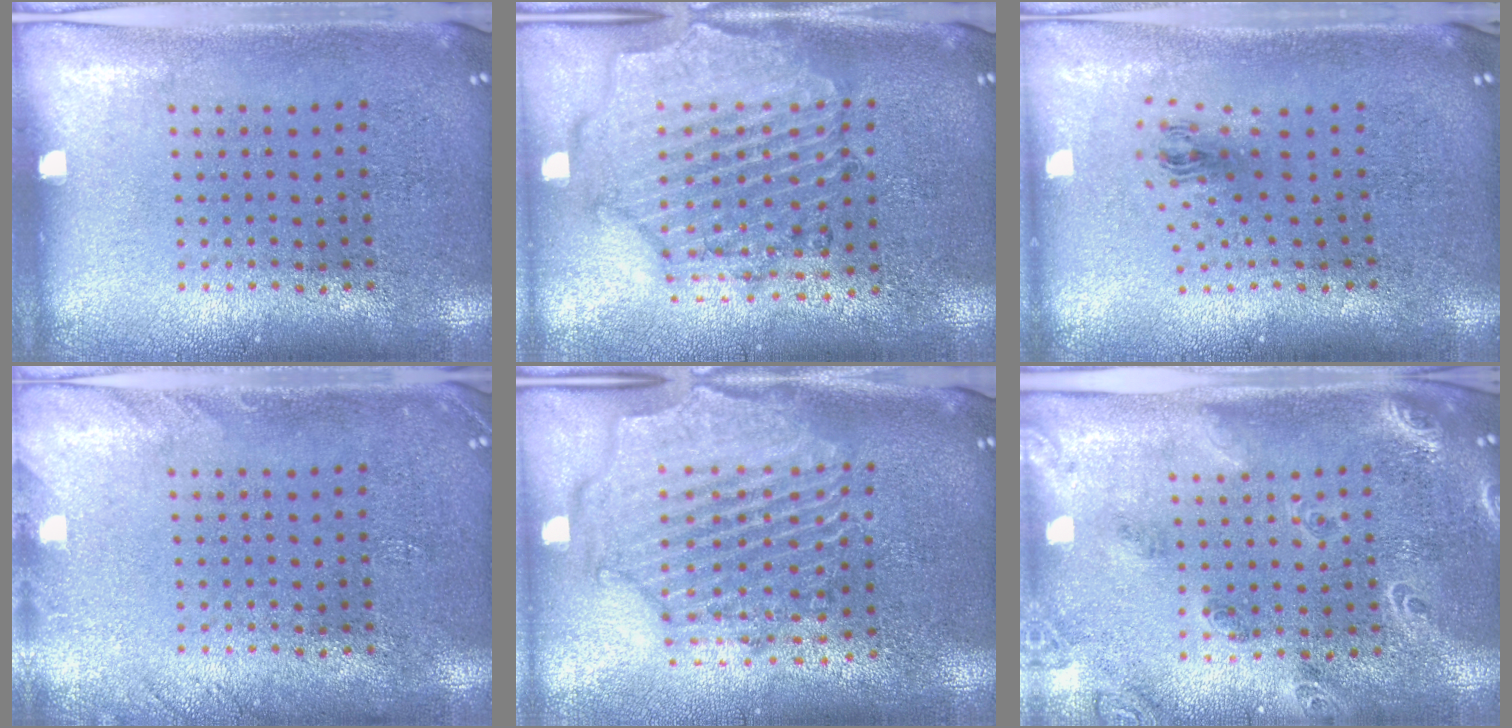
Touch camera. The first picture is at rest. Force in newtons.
{"total": 1.6, "press": 1.6, "slide": 0.3}
{"total": 1.0, "press": 0.4, "slide": 0.9}
{"total": 1.2, "press": 1.2, "slide": 0.1}
{"total": 2.3, "press": 2.2, "slide": 0.8}
{"total": 1.8, "press": 1.7, "slide": 0.8}